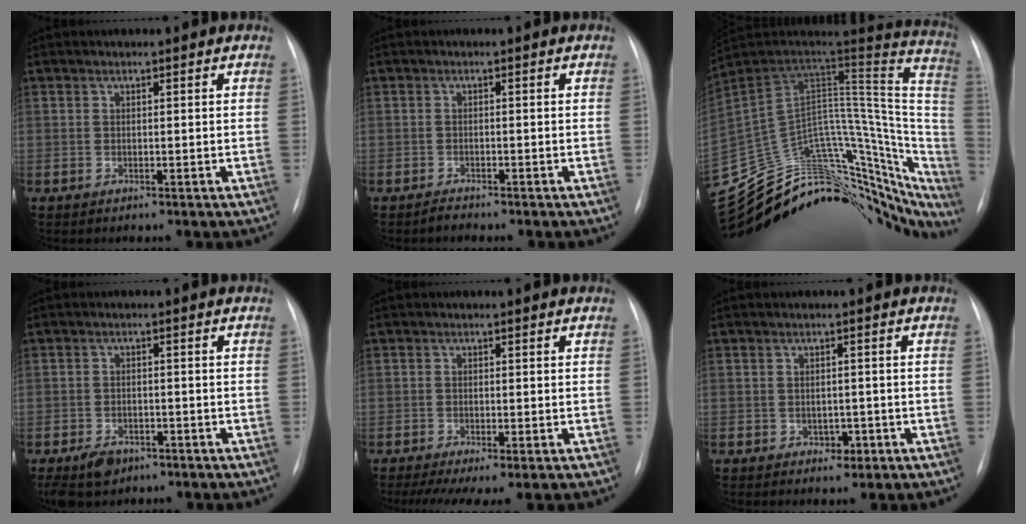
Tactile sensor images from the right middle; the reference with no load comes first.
{"total": 1.0, "force": [-1.0, 0.1, 0.1], "torque": [-0.003, -0.002, -0.015]}
{"total": 39.6, "force": [-31.8, 16.3, 17.3], "torque": [-0.197, 0.037, -0.394]}
{"total": 4.9, "force": [-3.3, 2.9, 2.2], "torque": [-0.044, -0.005, -0.049]}
{"total": 5.6, "force": [-3.5, 0.9, 4.3], "torque": [-0.071, -0.018, -0.059]}
{"total": 1.6, "force": [-0.6, 1.1, 0.9], "torque": [-0.010, 0.003, -0.004]}